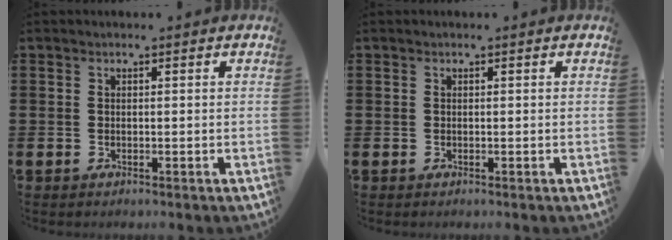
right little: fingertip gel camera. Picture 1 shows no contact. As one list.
[{"total": 0.0}]